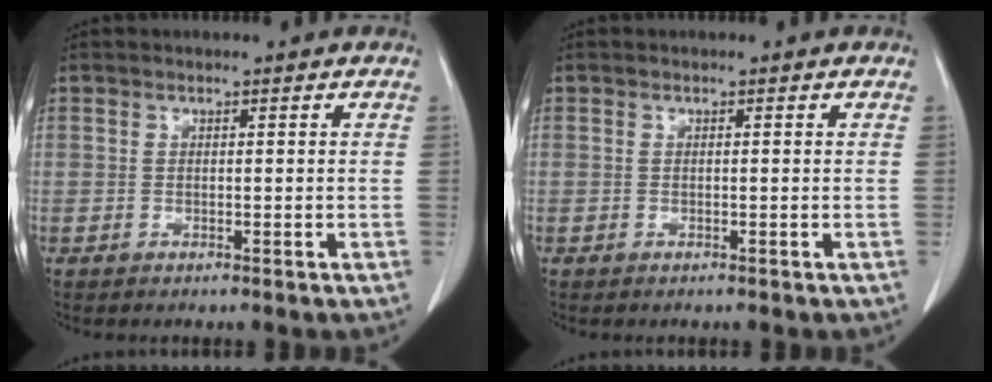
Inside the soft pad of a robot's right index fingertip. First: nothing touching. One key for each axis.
{"total": 0.0}